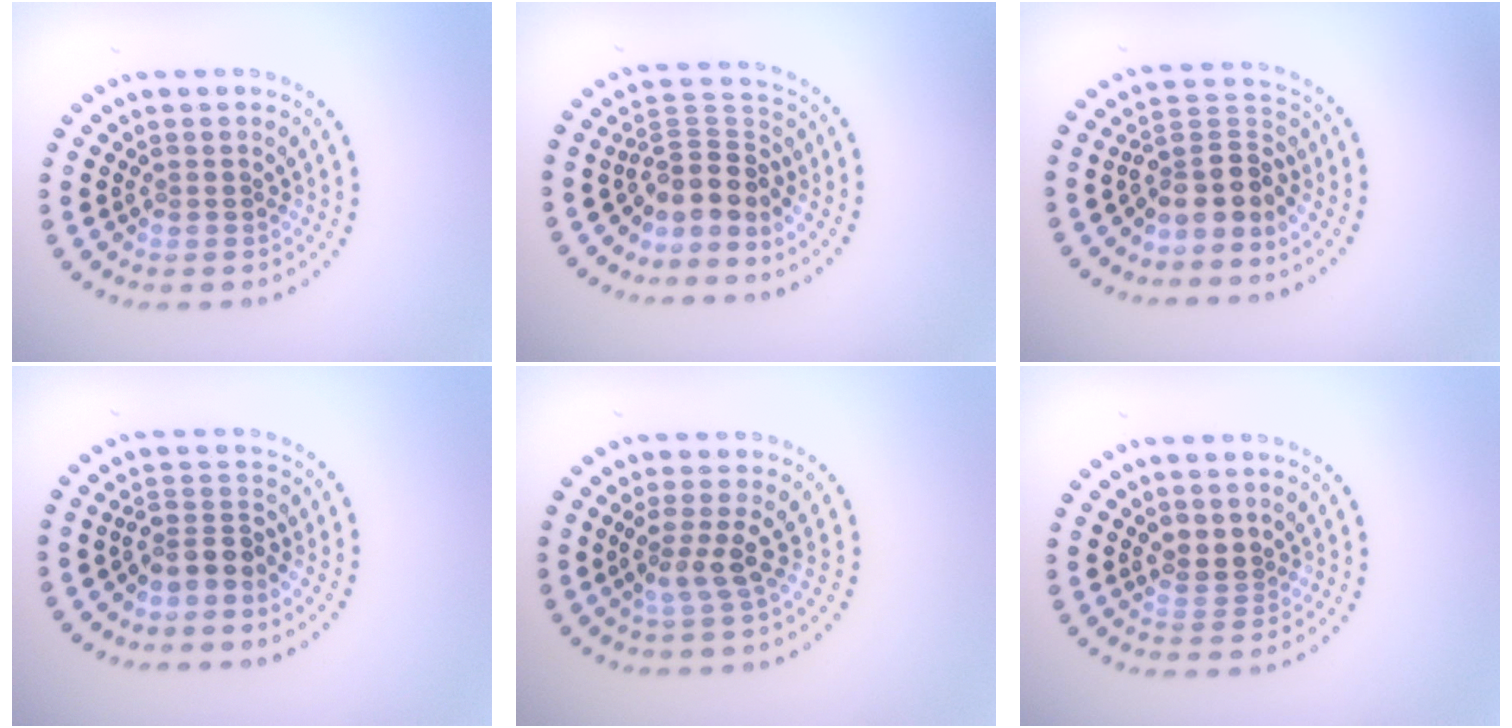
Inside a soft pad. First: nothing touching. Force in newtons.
{"total": 3.6, "press": 2.4, "slide": 2.7}
{"total": 3.8, "press": 2.8, "slide": 2.5}
{"total": 2.6, "press": 1.9, "slide": 1.8}
{"total": 2.7, "press": 1.9, "slide": 1.8}
{"total": 2.0, "press": 1.8, "slide": 0.8}